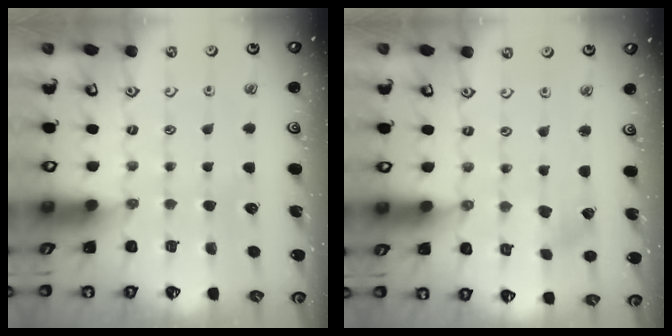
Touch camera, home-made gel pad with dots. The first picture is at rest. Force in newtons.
{"total": 0.7, "press": 0.7, "slide": 0.0}